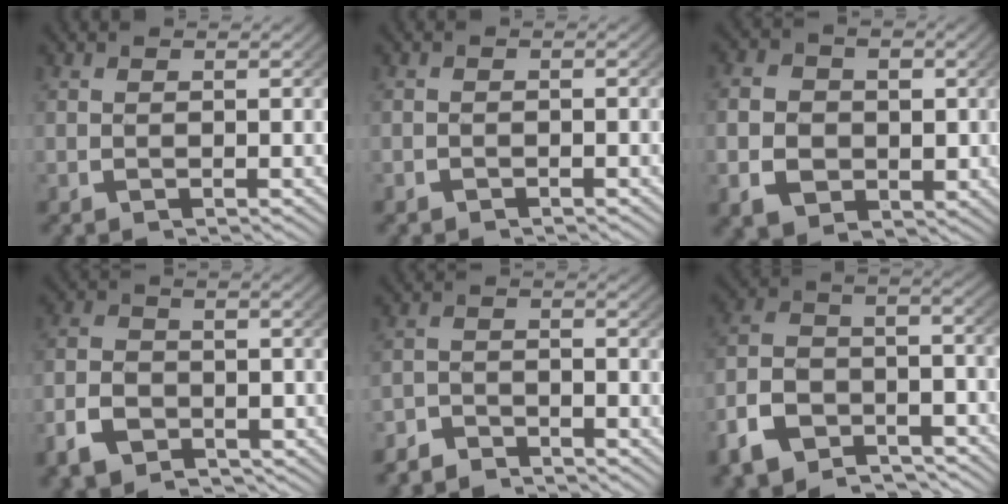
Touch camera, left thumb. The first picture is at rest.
{"total": 0.7, "force": [-0.7, 0.3, 0.1], "torque": [-0.003, -0.005, -0.012]}
{"total": 7.9, "force": [-0.9, 6.6, 4.3], "torque": [-0.082, -0.030, -0.002]}
{"total": 4.8, "force": [-3.1, 2.9, 2.2], "torque": [-0.045, -0.013, -0.051]}
{"total": 3.6, "force": [-3.4, 0.9, 0.2], "torque": [0.002, -0.013, -0.065]}
{"total": 10.8, "force": [-5.4, 7.2, 5.8], "torque": [-0.123, -0.033, -0.083]}